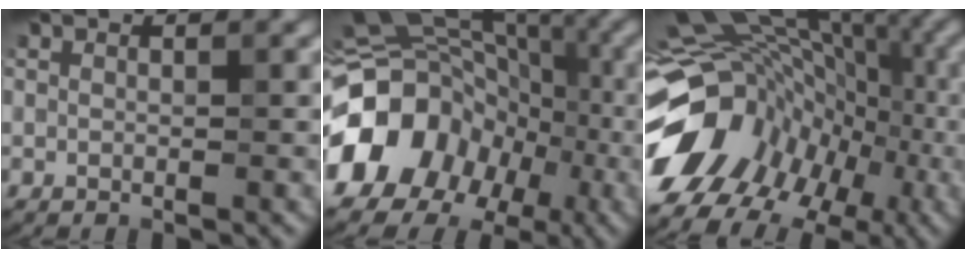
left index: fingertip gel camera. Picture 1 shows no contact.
{"total": 14.7, "force": [-5.0, 12.2, 6.6], "torque": [-0.143, -0.004, -0.099]}
{"total": 16.0, "force": [-3.7, 12.6, 9.1], "torque": [-0.179, 0.010, -0.036]}